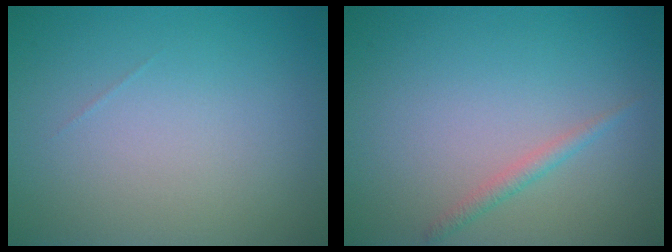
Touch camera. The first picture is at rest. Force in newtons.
{"total": 1.2, "press": 1.2, "slide": 0.0}